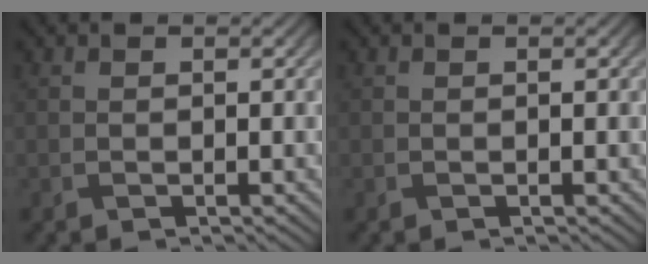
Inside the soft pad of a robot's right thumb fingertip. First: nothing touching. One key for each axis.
{"total": 0.0}